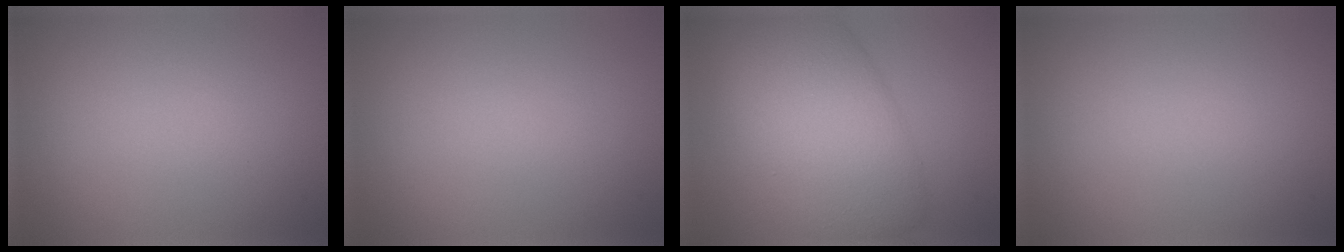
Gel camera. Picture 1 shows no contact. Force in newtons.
{"total": 0.0}
{"total": 9.9, "press": 9.9, "slide": 0.7}
{"total": 0.0}